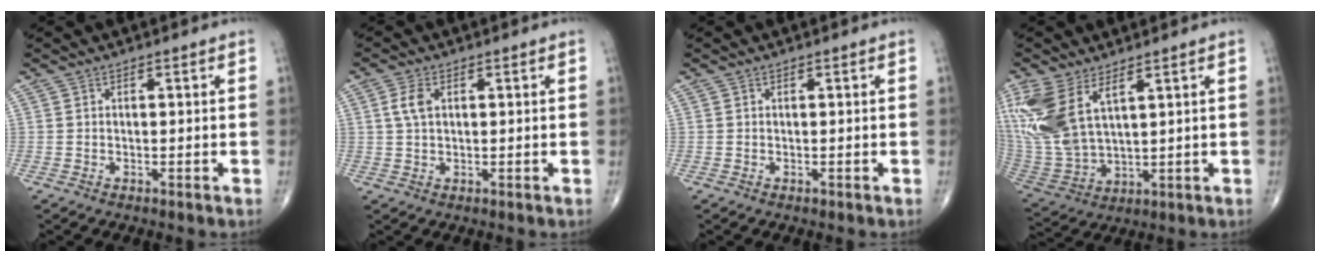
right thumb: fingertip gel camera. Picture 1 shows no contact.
{"total": 3.5, "force": [0.9, 2.0, 2.7], "torque": [-0.061, 0.005, 0.018]}
{"total": 0.0}
{"total": 14.7, "force": [6.8, 6.9, 11.0], "torque": [-0.255, -0.023, 0.154]}